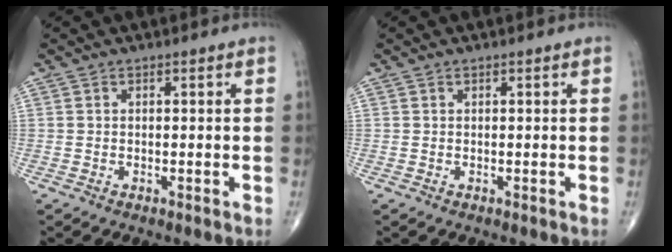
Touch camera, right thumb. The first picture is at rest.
{"total": 0.0}